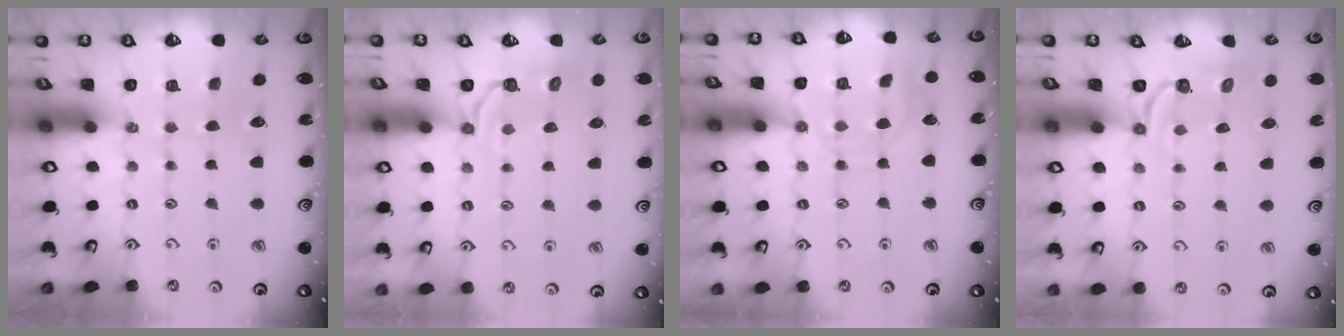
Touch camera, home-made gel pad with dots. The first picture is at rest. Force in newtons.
{"total": 3.8, "press": 2.5, "slide": 2.9}
{"total": 9.4, "press": 9.4, "slide": 0.7}
{"total": 3.5, "press": 2.1, "slide": 2.9}